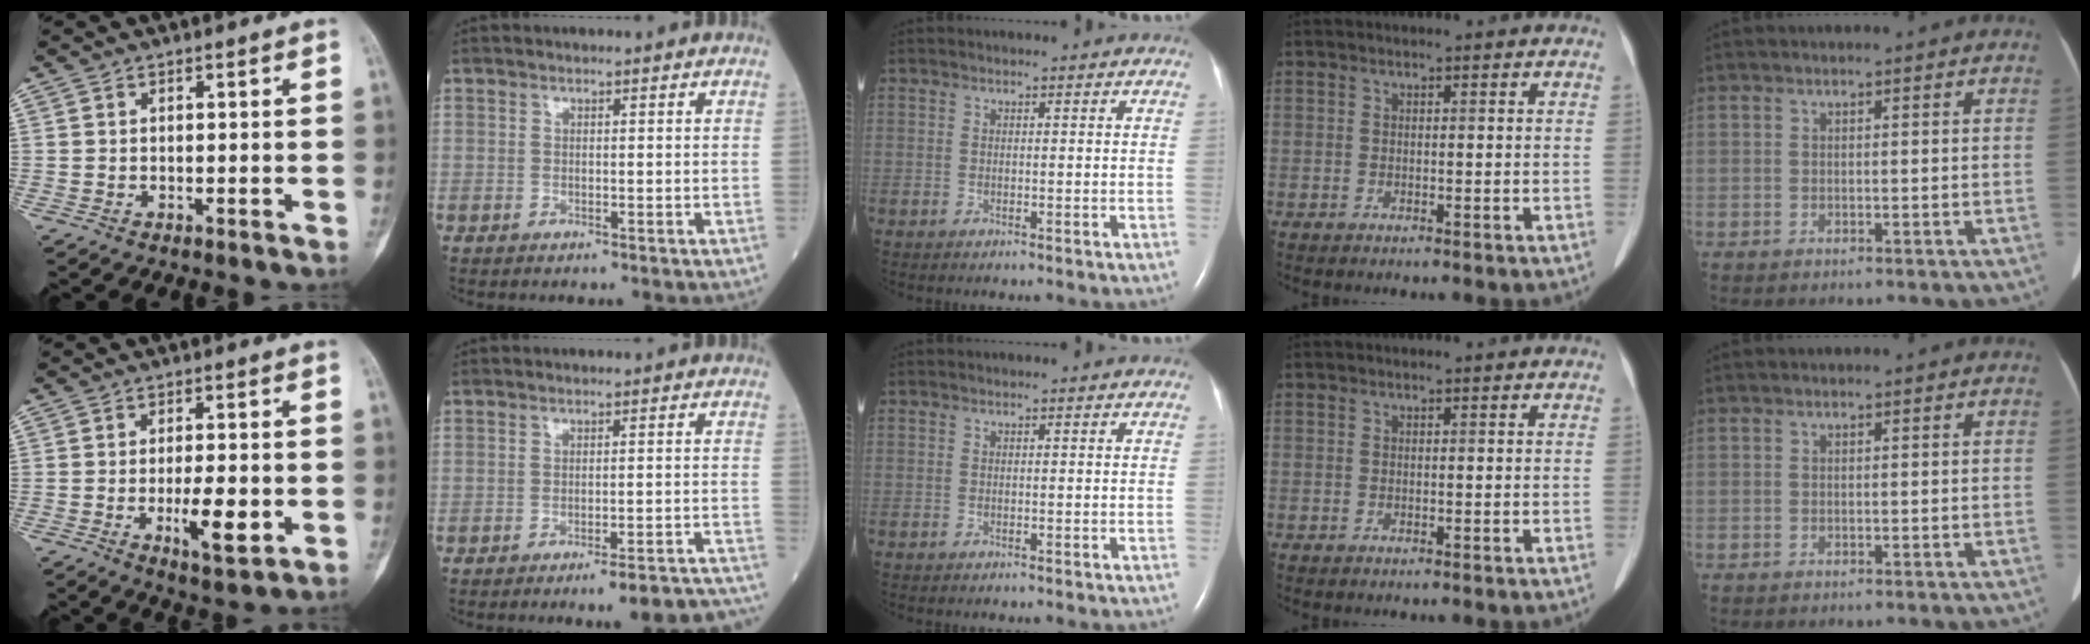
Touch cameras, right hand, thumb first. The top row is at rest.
{"thumb": {"total": 7.6, "force": [-1.7, 2.5, 7.0], "torque": [-0.108, -0.008, -0.024]}, "index": {"total": 10.4, "force": [-9.5, 0.5, 4.2], "torque": [-0.027, 0.019, -0.115]}}